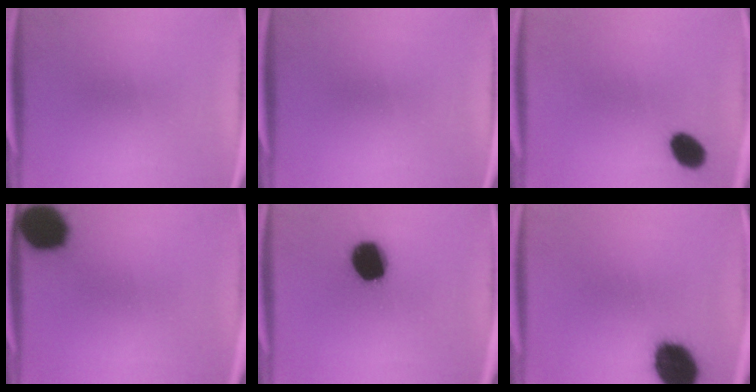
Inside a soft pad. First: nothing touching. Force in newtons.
{"total": 0.0}
{"total": 5.8}
{"total": 13.7}
{"total": 14.6}
{"total": 14.5}